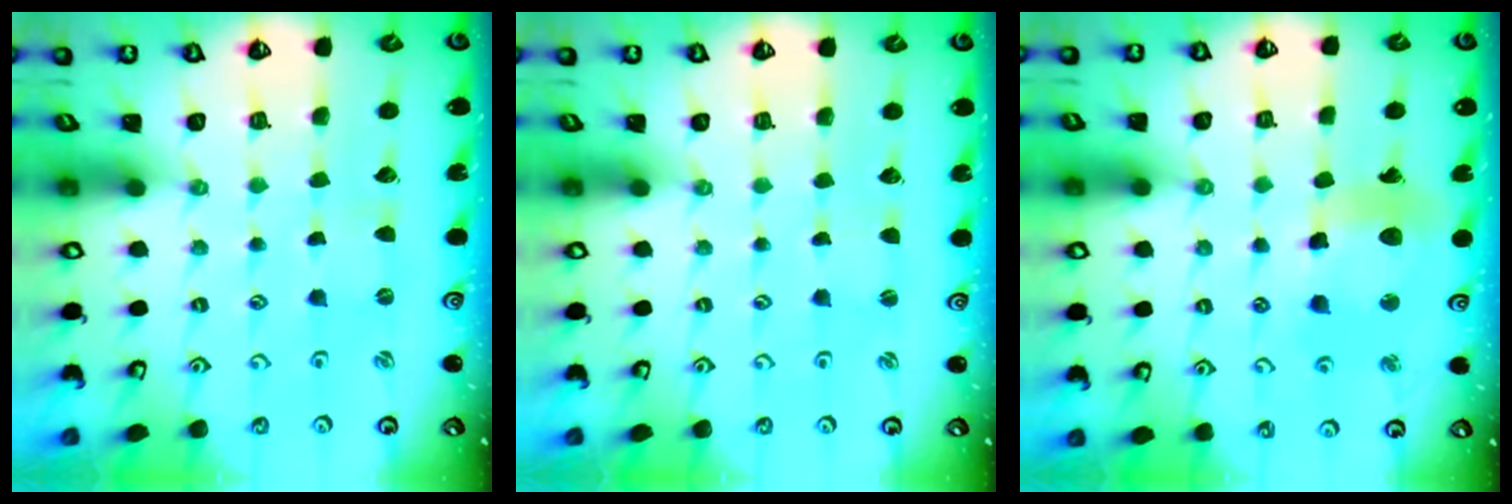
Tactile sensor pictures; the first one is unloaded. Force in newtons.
{"total": 0.0}
{"total": 12.7, "press": 12.6, "slide": 1.7}